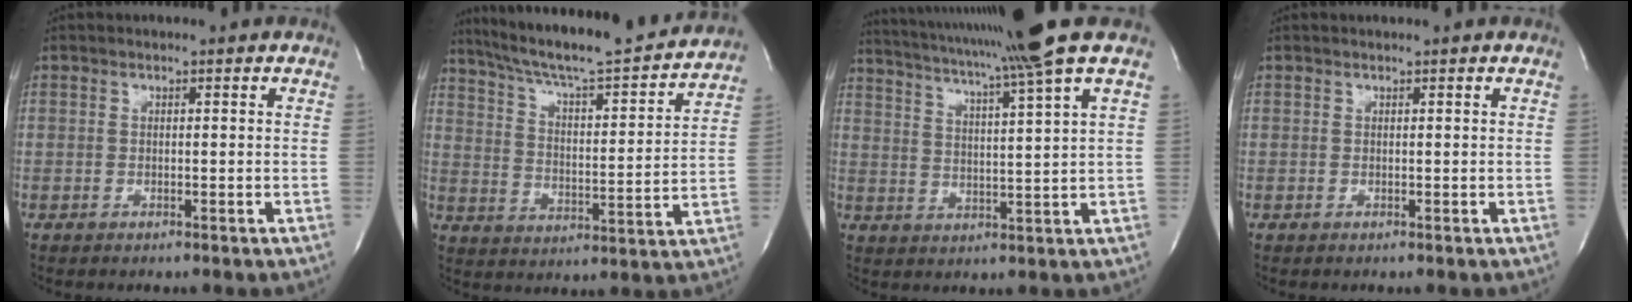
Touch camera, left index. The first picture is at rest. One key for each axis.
{"total": 21.9, "fx": 19.8, "fy": 1.7, "fz": 9.3, "tx": -0.160, "ty": -0.012, "tz": 0.288}
{"total": 15.0, "fx": 11.8, "fy": -2.7, "fz": 8.8, "tx": -0.154, "ty": -0.021, "tz": 0.170}
{"total": 0.6, "fx": 0.5, "fy": -0.1, "fz": 0.2, "tx": -0.001, "ty": 0.005, "tz": 0.011}